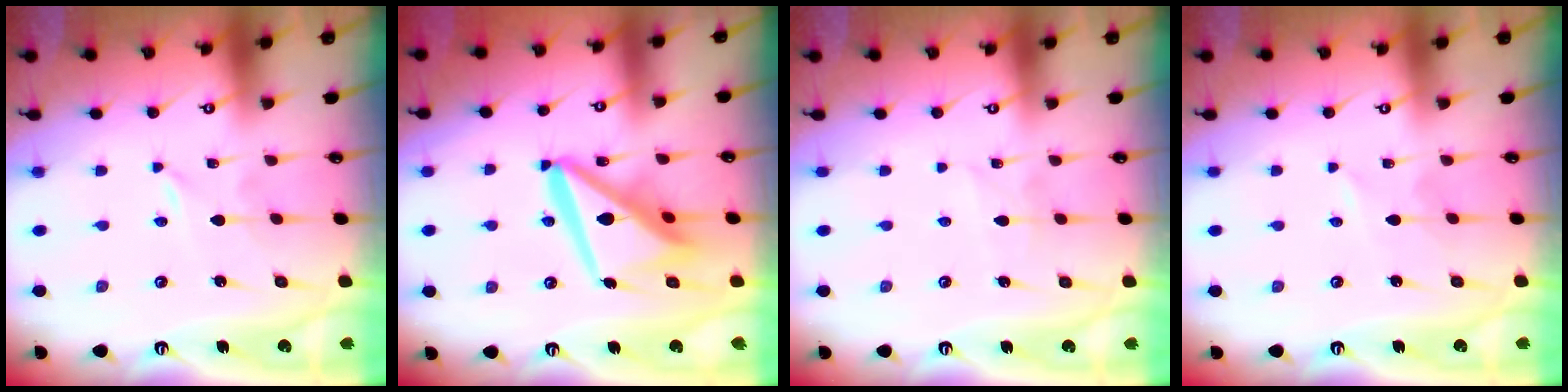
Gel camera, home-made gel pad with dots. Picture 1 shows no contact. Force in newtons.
{"total": 14.7, "press": 14.6, "slide": 1.7}
{"total": 2.0, "press": 2.0, "slide": 0.2}
{"total": 1.7, "press": 1.7, "slide": 0.3}